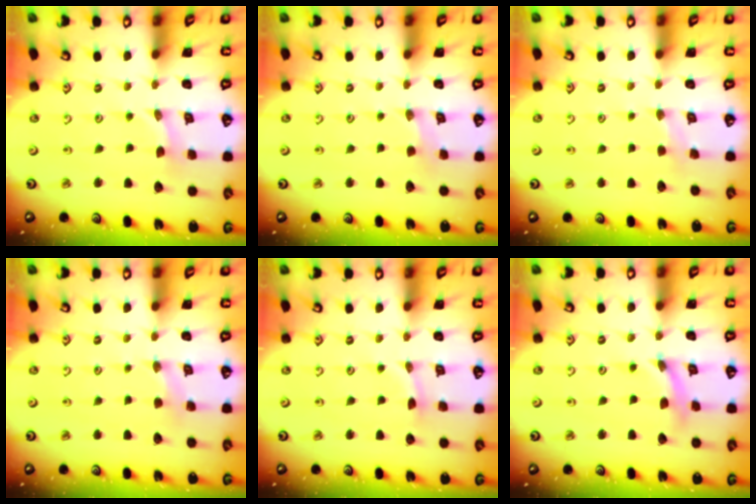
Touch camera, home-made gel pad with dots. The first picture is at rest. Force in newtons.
{"total": 0.8, "press": 0.8, "slide": 0.2}
{"total": 2.4, "press": 2.3, "slide": 0.3}
{"total": 1.6, "press": 1.6, "slide": 0.4}
{"total": 2.3, "press": 2.3, "slide": 0.3}
{"total": 2.7, "press": 2.7, "slide": 0.2}